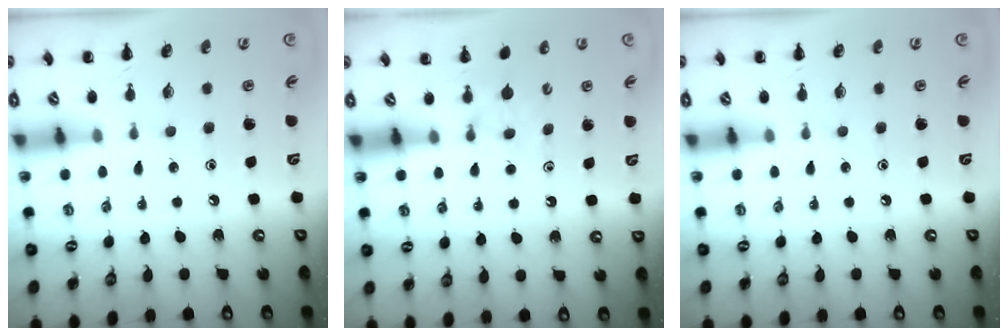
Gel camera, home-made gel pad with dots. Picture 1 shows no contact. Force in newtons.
{"total": 3.7, "press": 3.4, "slide": 1.4}
{"total": 0.0}